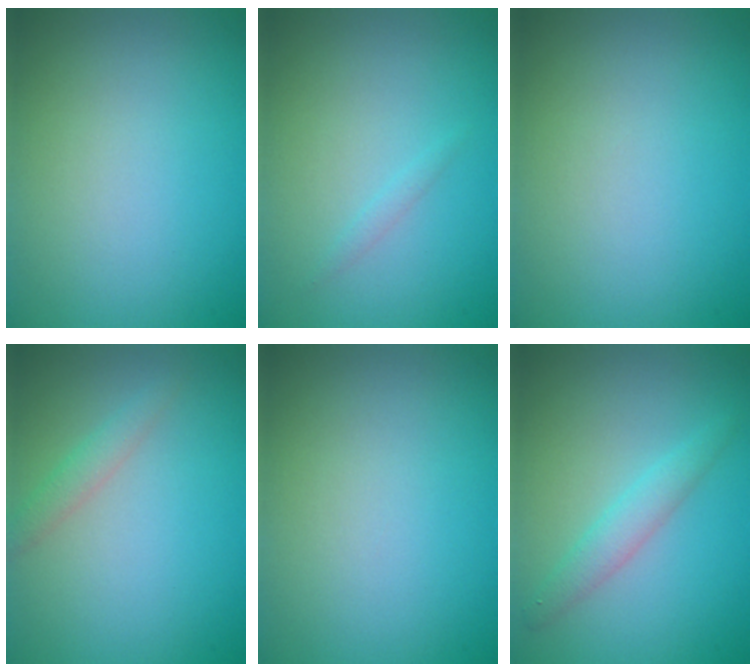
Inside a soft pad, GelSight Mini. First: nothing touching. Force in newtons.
{"total": 0.6, "press": 0.6, "slide": 0.0}
{"total": 0.0}
{"total": 1.4, "press": 1.4, "slide": 0.0}
{"total": 0.0}
{"total": 2.0, "press": 2.0, "slide": 0.1}